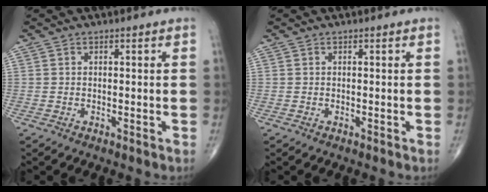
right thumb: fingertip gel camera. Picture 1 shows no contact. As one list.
[{"total": 0.0}]